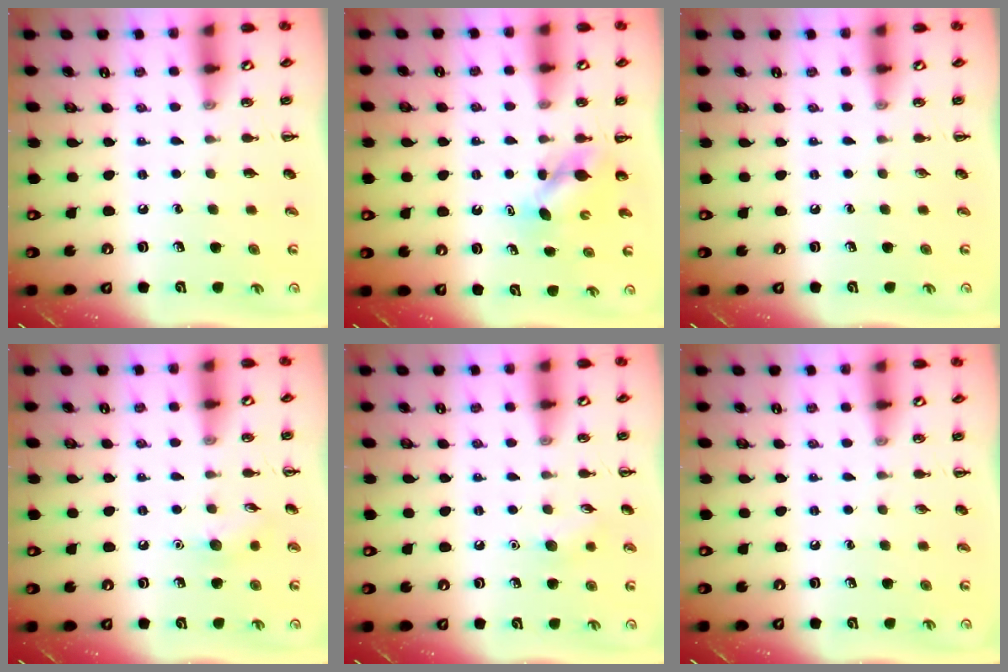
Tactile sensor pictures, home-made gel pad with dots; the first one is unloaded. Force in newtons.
{"total": 5.0, "press": 4.9, "slide": 0.5}
{"total": 0.0}
{"total": 6.4, "press": 6.2, "slide": 1.6}
{"total": 7.3, "press": 7.1, "slide": 1.6}
{"total": 0.0}